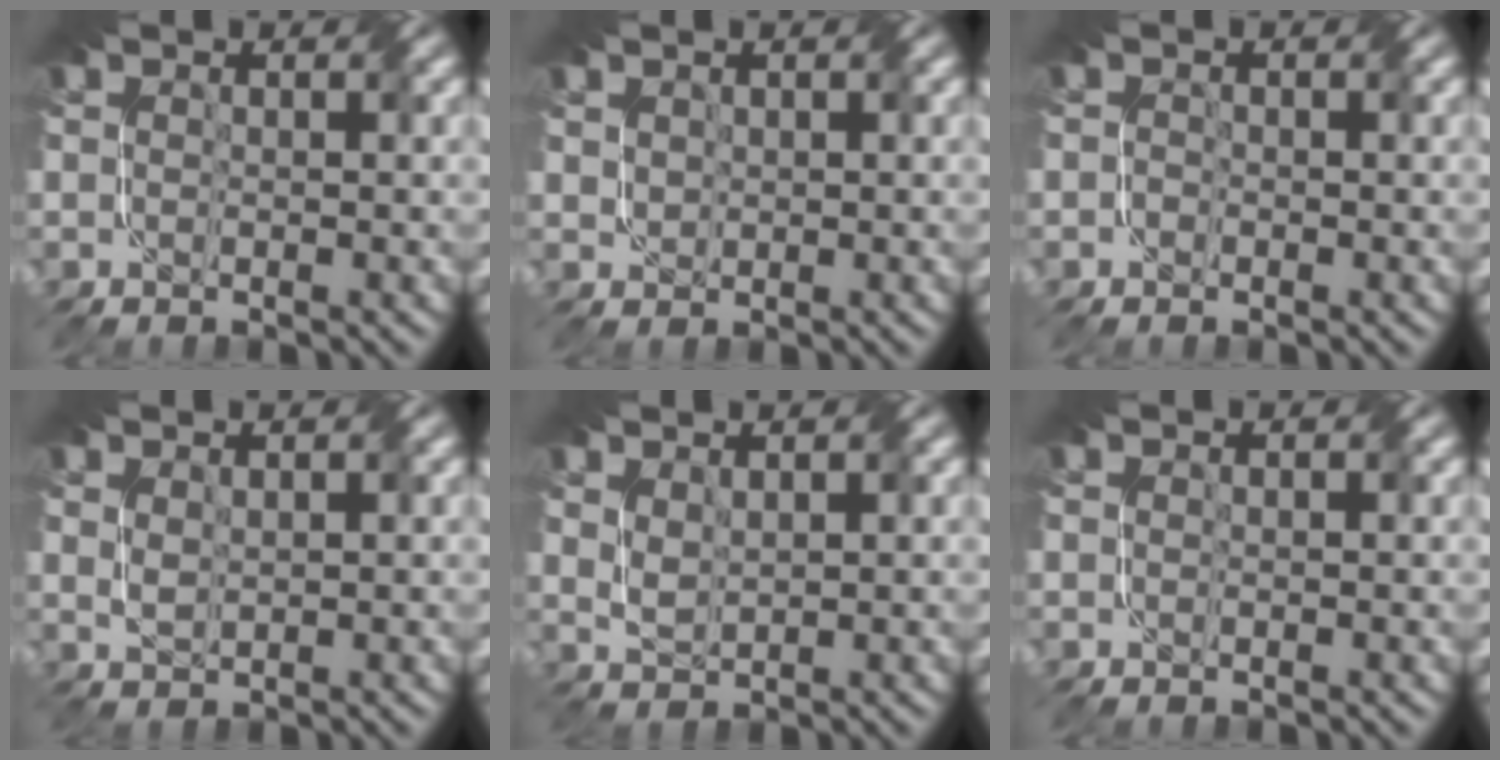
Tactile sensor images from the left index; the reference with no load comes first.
{"total": 1.1, "force": [0.6, 0.8, 0.5], "torque": [-0.026, 0.004, 0.029]}
{"total": 0.6, "force": [-0.6, 0.1, 0.0], "torque": [0.006, 0.002, -0.016]}
{"total": 0.7, "force": [0.4, 0.2, 0.5], "torque": [-0.020, 0.000, 0.014]}
{"total": 1.1, "force": [0.8, 0.2, 0.7], "torque": [-0.026, 0.001, 0.024]}
{"total": 0.0}